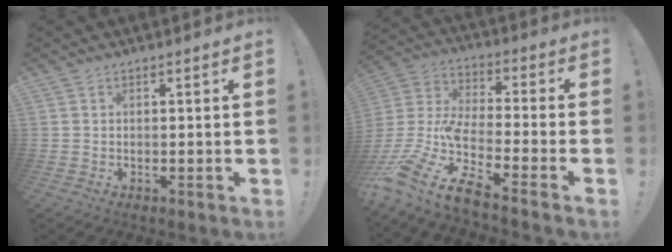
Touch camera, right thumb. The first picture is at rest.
{"total": 12.8, "force": [-8.3, 4.4, 8.6], "torque": [-0.192, 0.018, -0.148]}